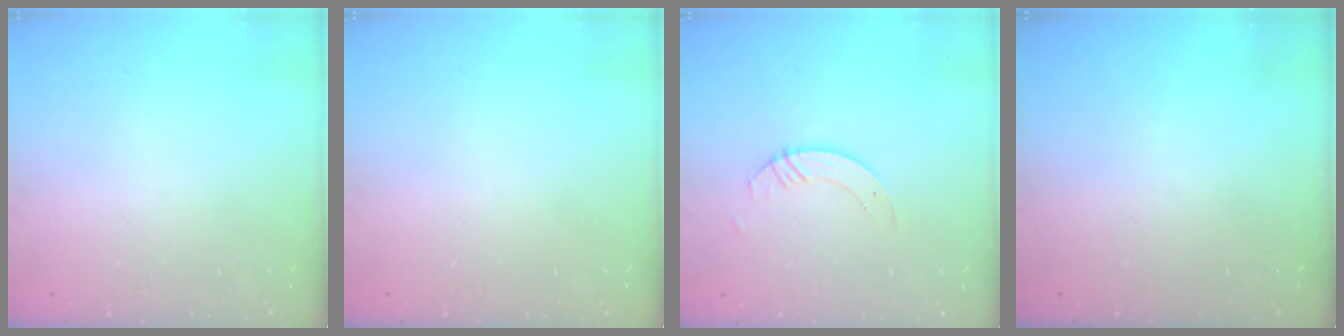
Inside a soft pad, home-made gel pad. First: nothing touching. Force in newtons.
{"total": 0.0}
{"total": 3.5, "press": 3.5, "slide": 0.4}
{"total": 0.0}